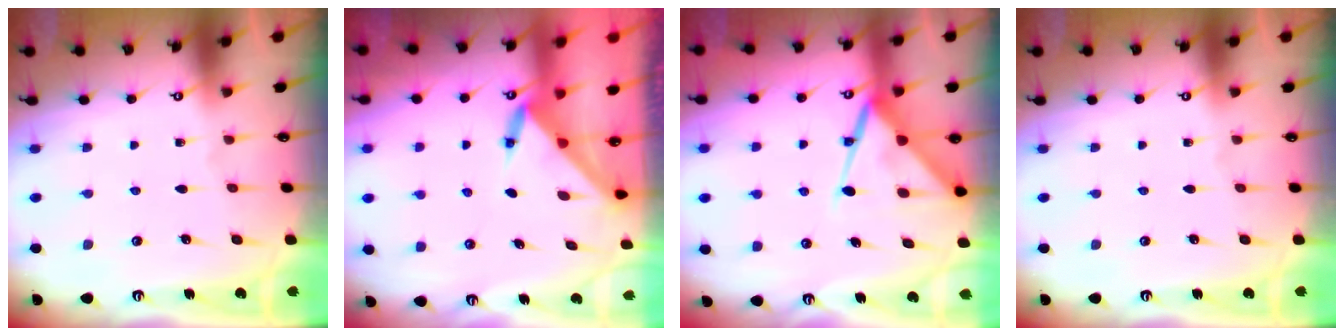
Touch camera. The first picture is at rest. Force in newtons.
{"total": 3.4, "press": 3.4, "slide": 0.3}
{"total": 12.5, "press": 12.5, "slide": 1.4}
{"total": 0.0}